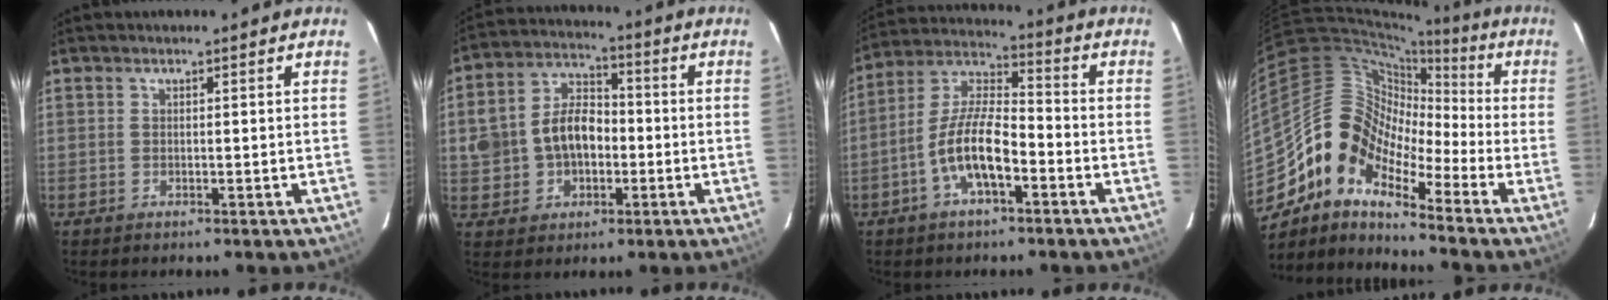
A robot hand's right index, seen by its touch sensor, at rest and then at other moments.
{"total": 11.7, "force": [-1.1, 8.8, 7.6], "torque": [-0.165, 0.029, -0.010]}
{"total": 11.3, "force": [-4.6, 3.9, 9.6], "torque": [-0.201, 0.009, -0.088]}
{"total": 11.7, "force": [-7.4, 7.0, 5.8], "torque": [-0.100, 0.024, -0.173]}